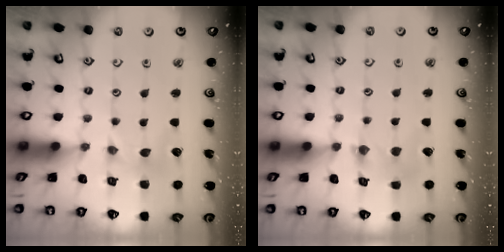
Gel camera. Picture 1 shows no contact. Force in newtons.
{"total": 1.4, "press": 1.4, "slide": 0.3}